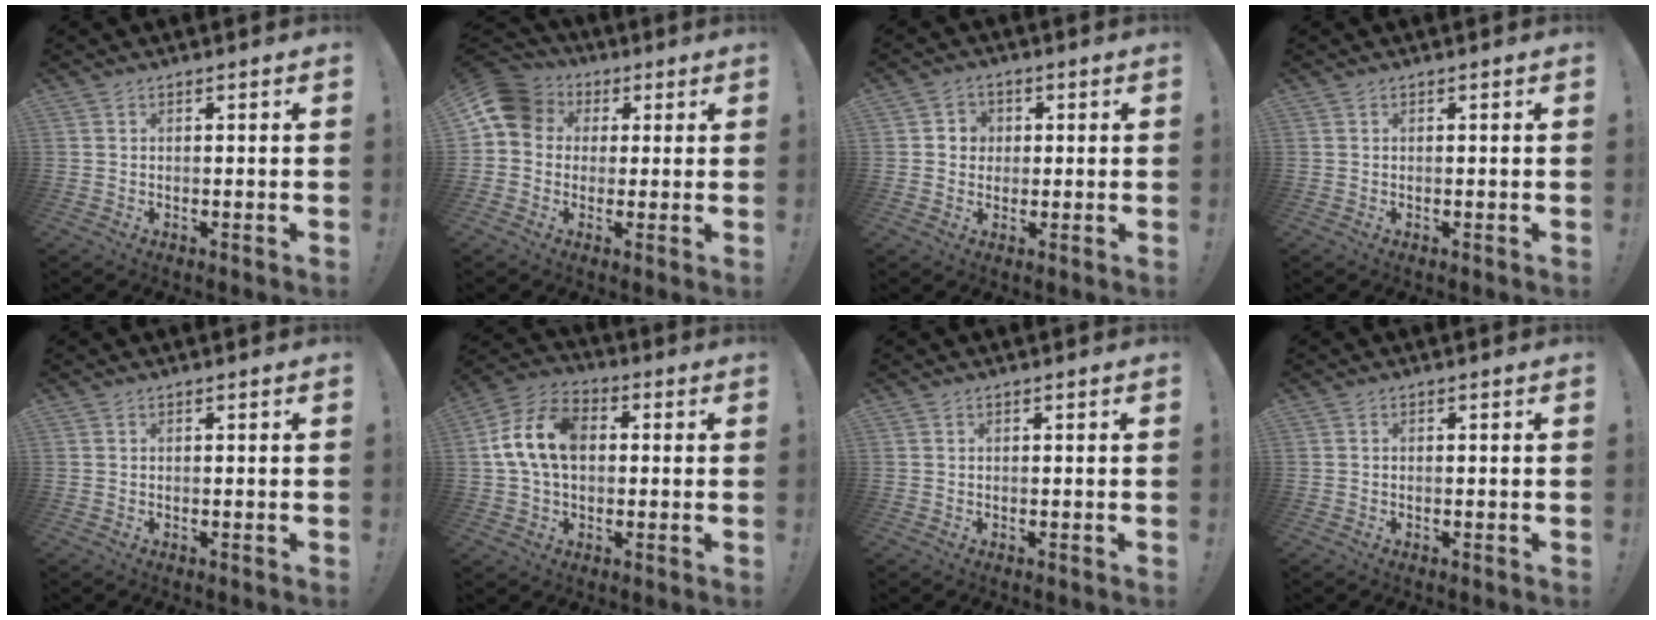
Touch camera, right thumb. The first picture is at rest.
{"total": 9.9, "force": [2.3, 8.8, 4.0], "torque": [-0.070, 0.008, 0.051]}
{"total": 4.1, "force": [0.1, 4.0, 1.0], "torque": [-0.020, 0.005, 0.002]}
{"total": 0.0}
{"total": 0.0}
{"total": 14.1, "force": [1.5, 9.8, 10.1], "torque": [-0.202, 0.017, 0.030]}
{"total": 0.0}
{"total": 0.0}